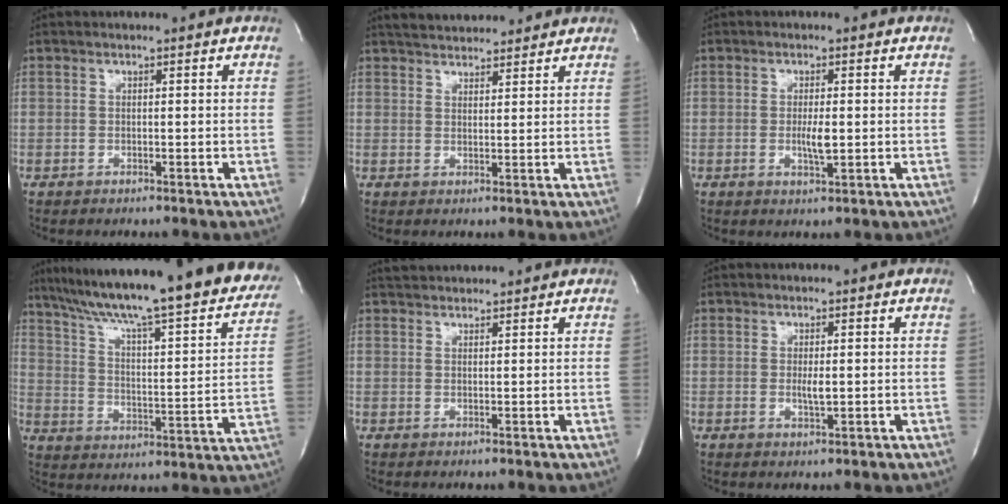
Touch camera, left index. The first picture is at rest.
{"total": 8.8, "force": [8.1, 2.2, 2.6], "torque": [-0.038, 0.025, 0.115]}
{"total": 3.0, "force": [-0.3, 0.6, 3.0], "torque": [-0.056, -0.004, -0.003]}
{"total": 32.4, "force": [27.1, 4.3, 17.2], "torque": [-0.269, -0.047, 0.355]}
{"total": 4.8, "force": [4.6, 0.9, 1.0], "torque": [-0.017, 0.035, 0.071]}
{"total": 1.9, "force": [0.0, 0.3, 1.9], "torque": [-0.038, -0.004, 0.002]}